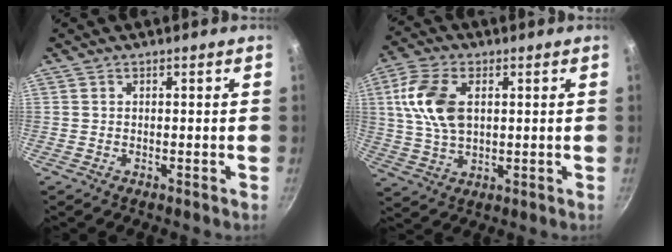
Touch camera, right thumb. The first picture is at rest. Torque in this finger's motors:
{"motor_torque": [-0.46, 1.41, 1.12, 0.11, 0.09]}